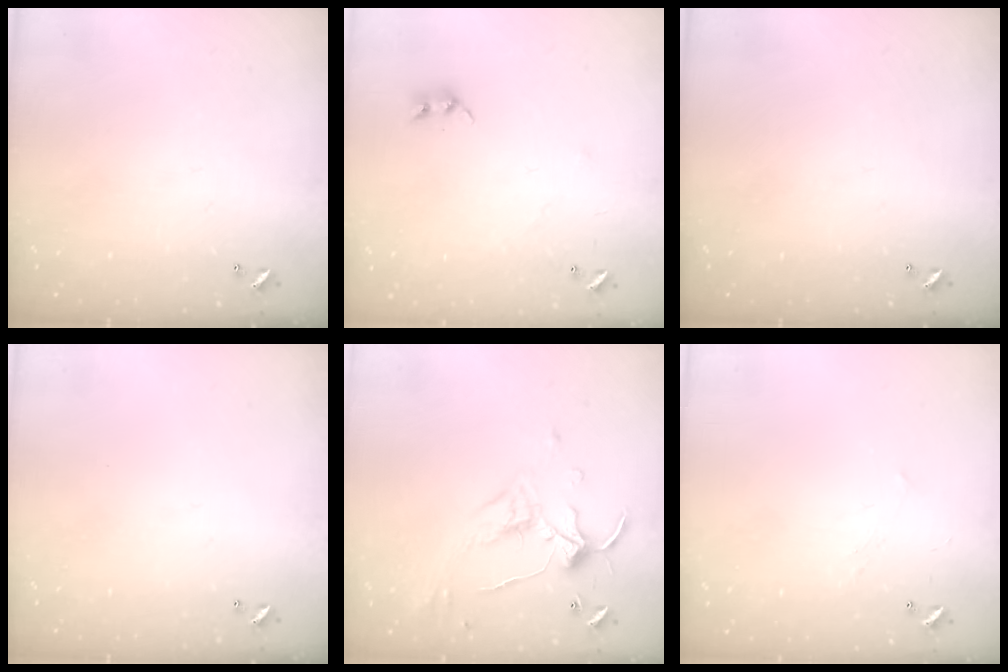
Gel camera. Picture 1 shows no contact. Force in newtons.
{"total": 5.5, "press": 5.5, "slide": 0.7}
{"total": 0.0}
{"total": 0.0}
{"total": 1.2, "press": 0.8, "slide": 0.8}
{"total": 2.9, "press": 2.8, "slide": 0.4}